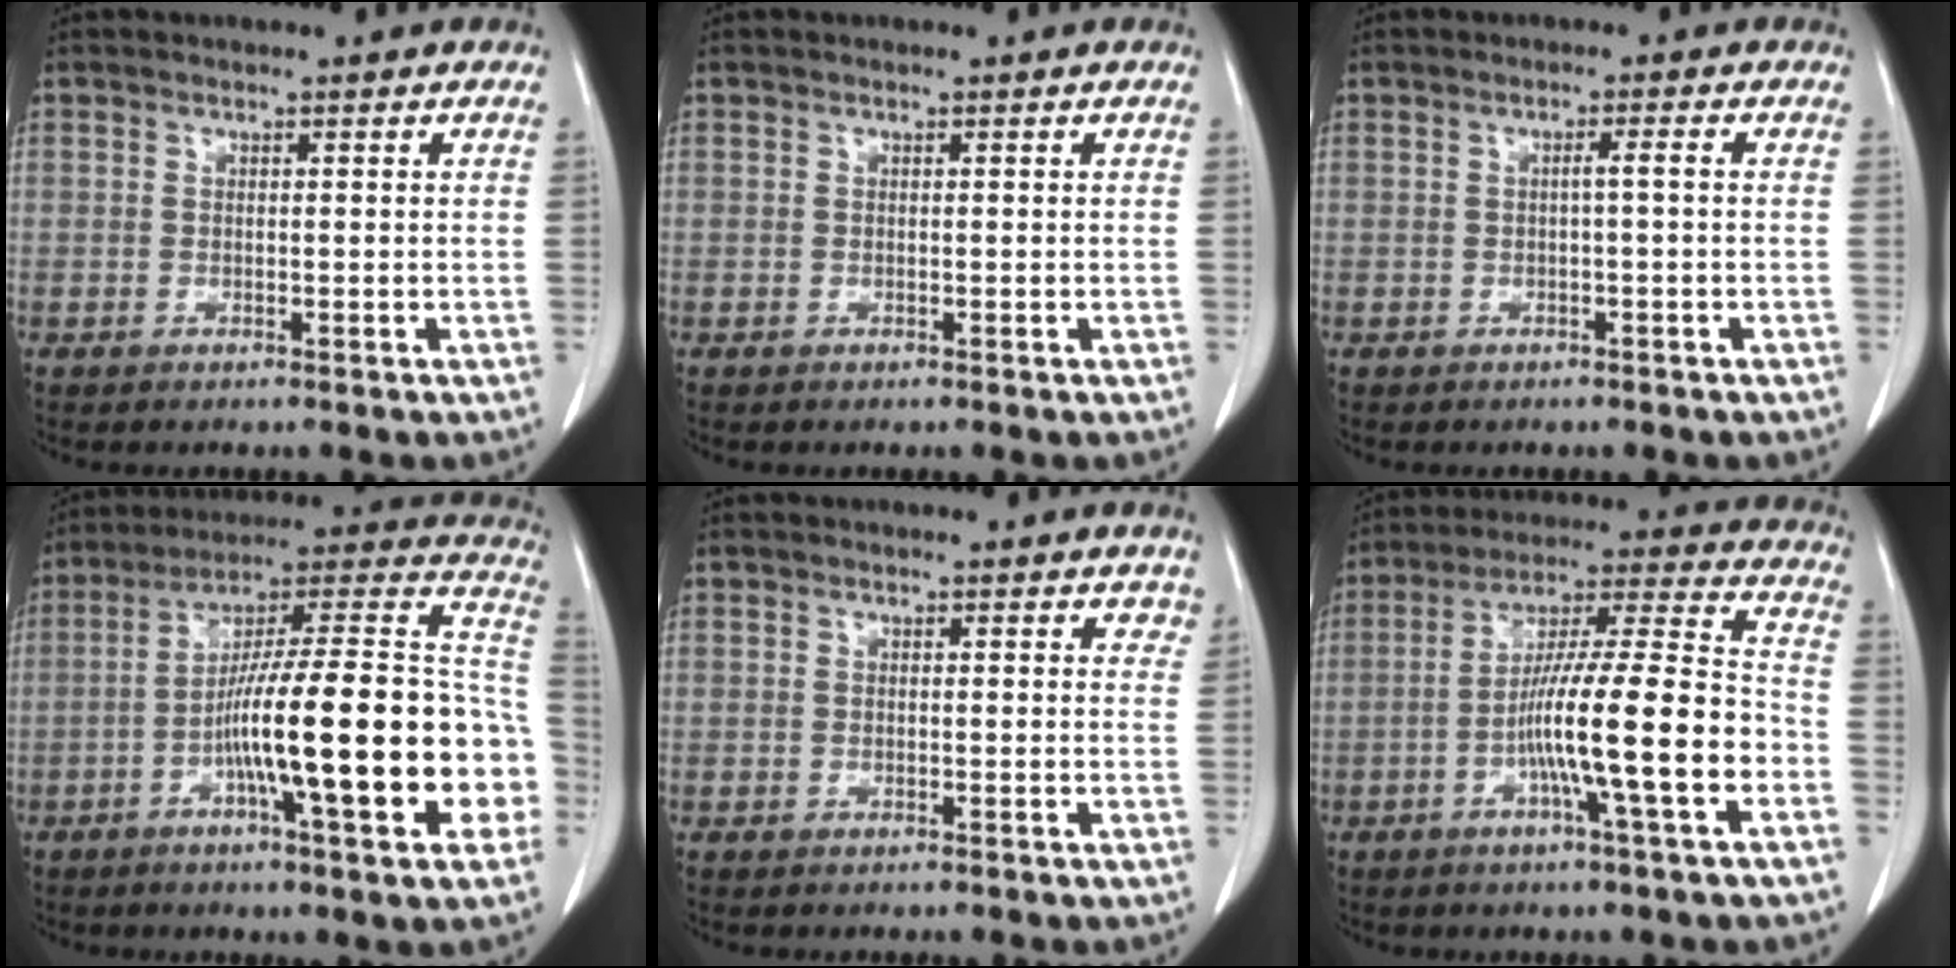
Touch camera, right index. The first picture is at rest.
{"total": 0.0}
{"total": 1.3, "force": [-0.2, -0.2, 1.3], "torque": [-0.023, 0.002, -0.003]}
{"total": 25.3, "force": [-6.1, 3.0, 24.4], "torque": [-0.297, 0.020, -0.097]}
{"total": 1.9, "force": [1.5, 0.9, 0.6], "torque": [0.006, -0.002, 0.003]}
{"total": 16.3, "force": [-4.9, 0.3, 15.5], "torque": [-0.261, 0.008, -0.085]}